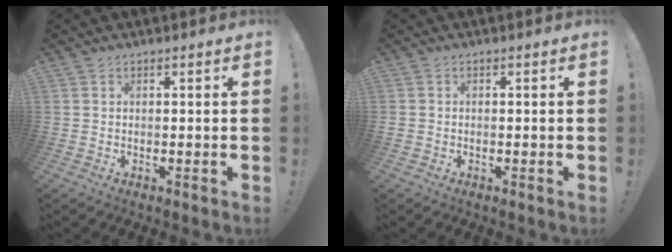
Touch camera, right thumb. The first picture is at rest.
{"total": 0.7, "force": [-0.4, 0.6, 0.1], "torque": [-0.001, 0.002, -0.006]}